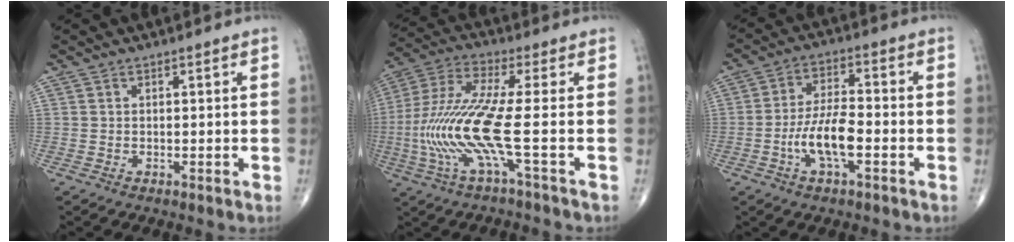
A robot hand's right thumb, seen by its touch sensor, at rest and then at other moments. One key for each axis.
{"total": 14.2, "fx": -2.9, "fy": 1.0, "fz": 13.8, "tx": -0.337, "ty": 0.020, "tz": -0.064}
{"total": 9.0, "fx": -2.9, "fy": 3.2, "fz": 7.9, "tx": -0.153, "ty": 0.022, "tz": -0.056}